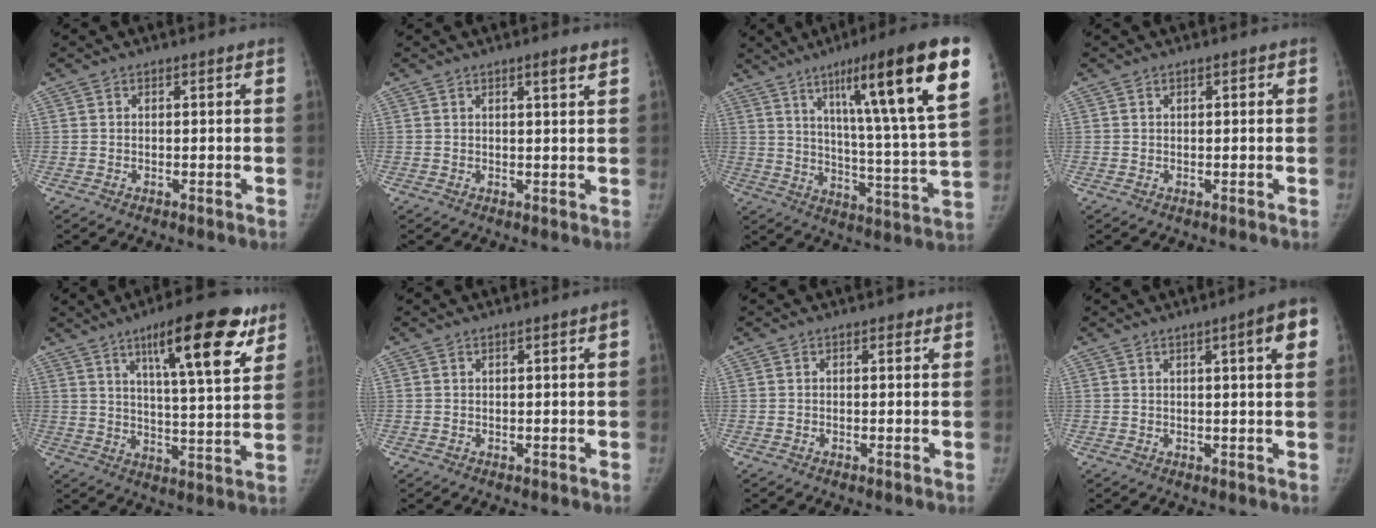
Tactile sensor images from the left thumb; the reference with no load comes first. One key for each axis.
{"total": 2.4, "fx": 1.6, "fy": 0.1, "fz": 1.8, "tx": -0.025, "ty": -0.011, "tz": 0.024}
{"total": 25.0, "fx": 12.2, "fy": 2.6, "fz": 21.7, "tx": -0.308, "ty": -0.033, "tz": 0.186}
{"total": 0.8, "fx": 0.4, "fy": 0.5, "fz": 0.5, "tx": -0.003, "ty": 0.000, "tz": 0.004}
{"total": 18.3, "fx": 10.1, "fy": 4.5, "fz": 14.6, "tx": -0.186, "ty": -0.038, "tz": 0.151}
{"total": 1.1, "fx": 0.2, "fy": 0.2, "fz": 1.1, "tx": -0.019, "ty": 0.009, "tz": 0.004}
{"total": 0.8, "fx": 0.4, "fy": 0.6, "fz": 0.4, "tx": 0.001, "ty": 0.000, "tz": 0.001}
{"total": 6.5, "fx": 2.4, "fy": 0.8, "fz": 6.0, "tx": -0.071, "ty": -0.001, "tz": 0.027}